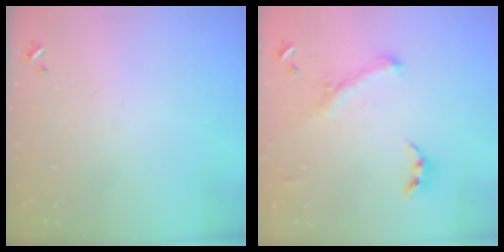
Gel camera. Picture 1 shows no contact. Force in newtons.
{"total": 0.9, "press": 0.9, "slide": 0.2}